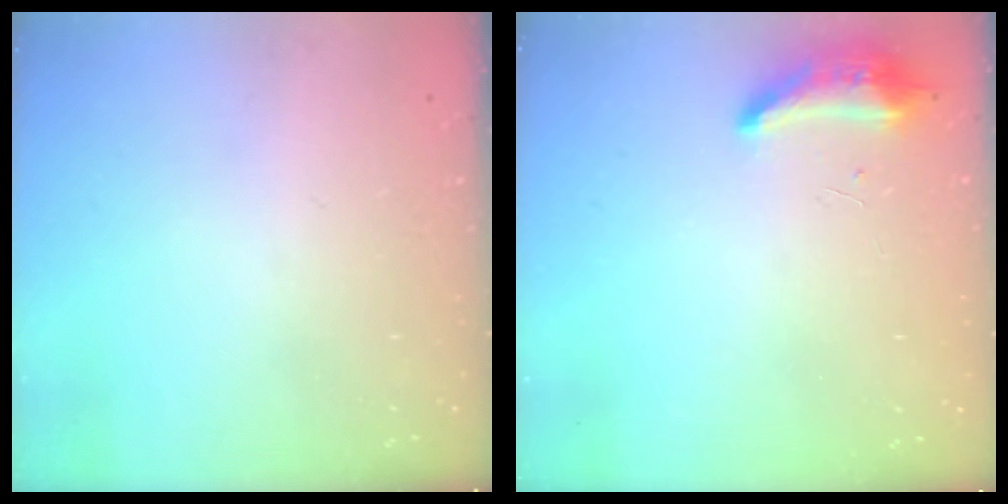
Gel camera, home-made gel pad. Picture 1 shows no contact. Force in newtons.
{"total": 8.5, "press": 8.4, "slide": 1.6}